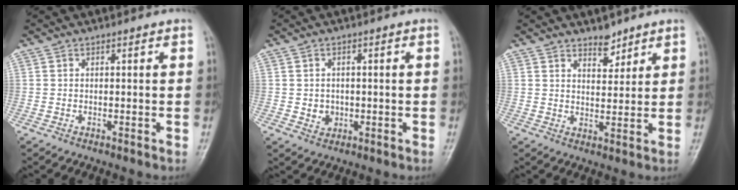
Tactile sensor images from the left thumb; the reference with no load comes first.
{"total": 2.9, "force": [-0.3, 2.6, 1.3], "torque": [-0.007, 0.002, 0.003]}
{"total": 3.9, "force": [3.1, 1.8, 1.4], "torque": [-0.004, -0.025, 0.052]}